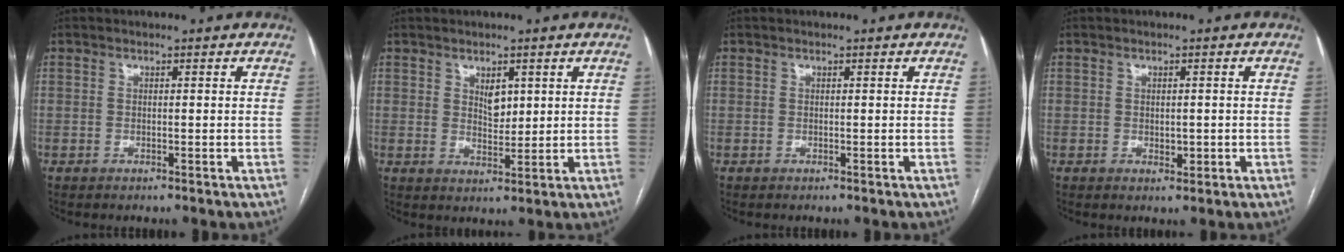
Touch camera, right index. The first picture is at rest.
{"total": 3.3, "force": [1.4, 1.9, 2.3], "torque": [-0.037, -0.002, 0.027]}
{"total": 0.0}
{"total": 1.8, "force": [-0.2, 1.1, 1.4], "torque": [-0.019, -0.001, 0.004]}